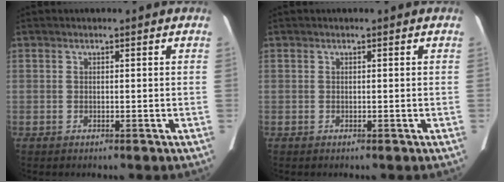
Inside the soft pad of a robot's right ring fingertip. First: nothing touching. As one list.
[{"total": 0.0}]